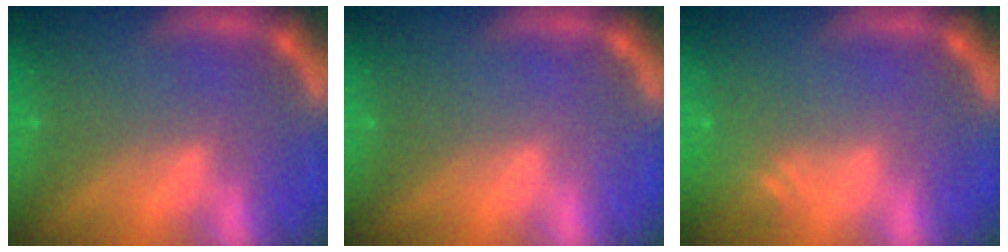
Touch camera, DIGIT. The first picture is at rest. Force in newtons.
{"total": 0.0}
{"total": 2.4}